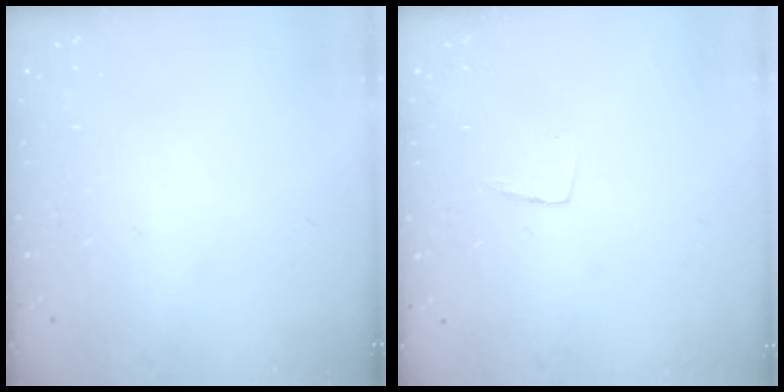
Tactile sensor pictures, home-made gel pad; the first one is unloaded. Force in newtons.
{"total": 3.7, "press": 3.7, "slide": 0.2}